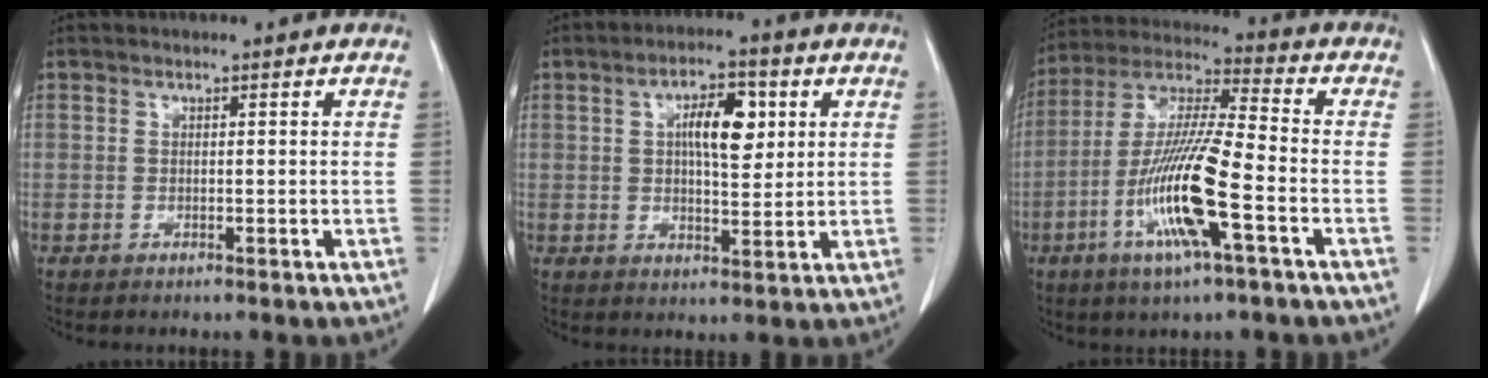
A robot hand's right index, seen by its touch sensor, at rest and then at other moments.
{"total": 7.6, "force": [2.1, 2.8, 6.7], "torque": [-0.112, 0.010, 0.035]}
{"total": 15.1, "force": [-5.1, 0.9, 14.1], "torque": [-0.287, -0.011, -0.101]}